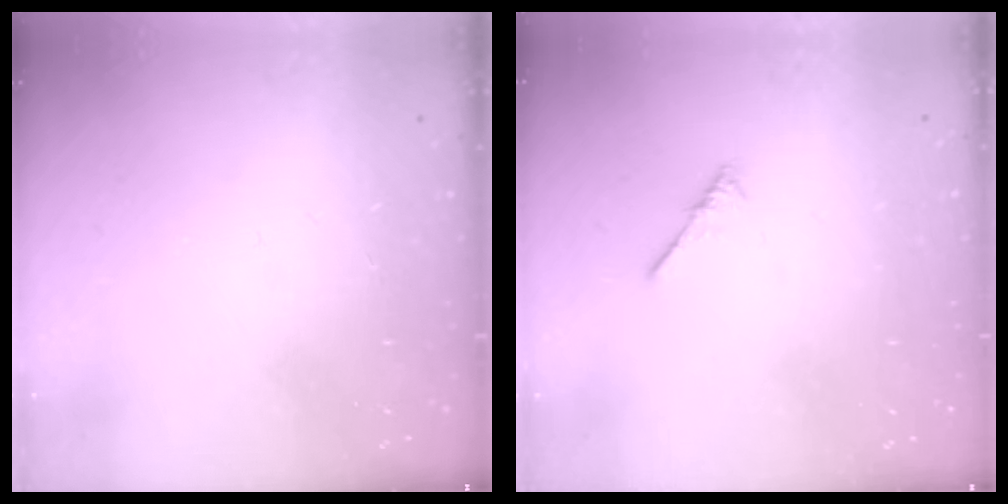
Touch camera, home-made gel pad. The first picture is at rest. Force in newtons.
{"total": 0.0}